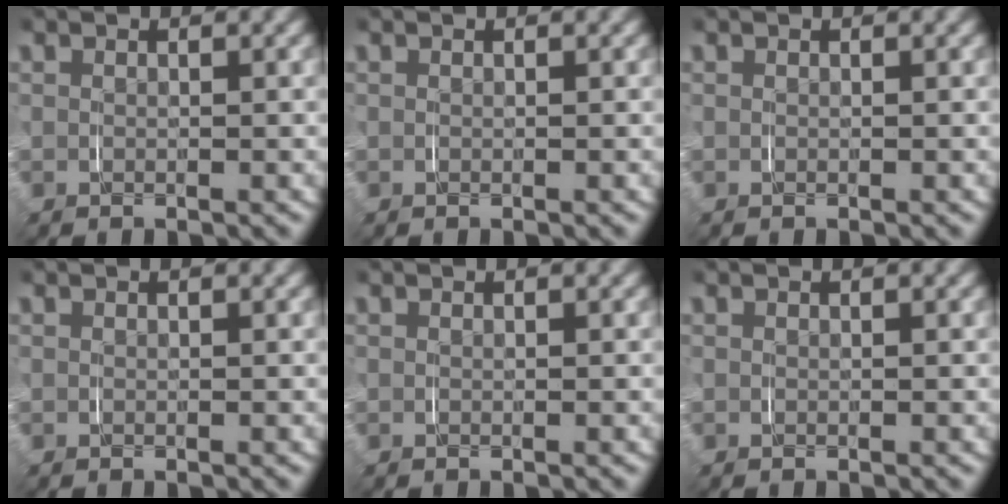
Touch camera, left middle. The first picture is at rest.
{"total": 0.0}
{"total": 0.0}
{"total": 0.0}
{"total": 0.0}
{"total": 0.0}